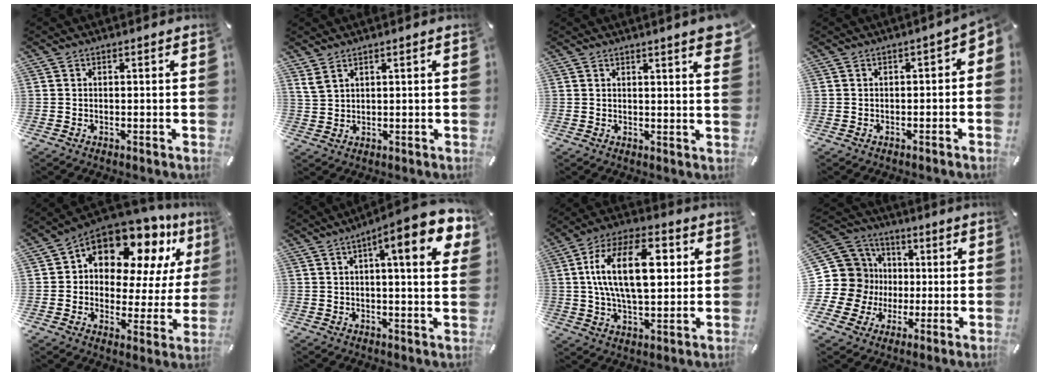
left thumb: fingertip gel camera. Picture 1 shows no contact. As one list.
[{"total": 2.8, "force": [1.9, 1.3, 1.5], "torque": [-0.034, -0.002, 0.037]}, {"total": 4.4, "force": [2.7, 0.4, 3.4], "torque": [-0.054, -0.014, 0.045]}, {"total": 3.0, "force": [-1.1, 1.5, 2.3], "torque": [-0.033, 0.009, -0.023]}, {"total": 14.0, "force": [10.5, 7.2, 5.8], "torque": [-0.103, -0.092, 0.184]}, {"total": 13.8, "force": [5.9, 2.9, 12.1], "torque": [-0.167, -0.028, 0.085]}, {"total": 19.2, "force": [3.4, 10.2, 15.9], "torque": [-0.306, 0.001, 0.046]}, {"total": 18.0, "force": [0.0, 17.0, 6.1], "torque": [-0.124, -0.010, 0.020]}]